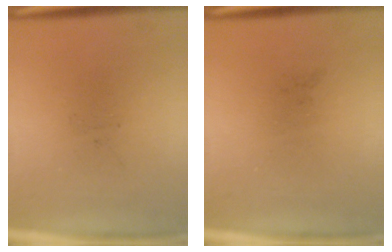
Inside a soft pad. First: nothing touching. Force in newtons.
{"total": 0.0}